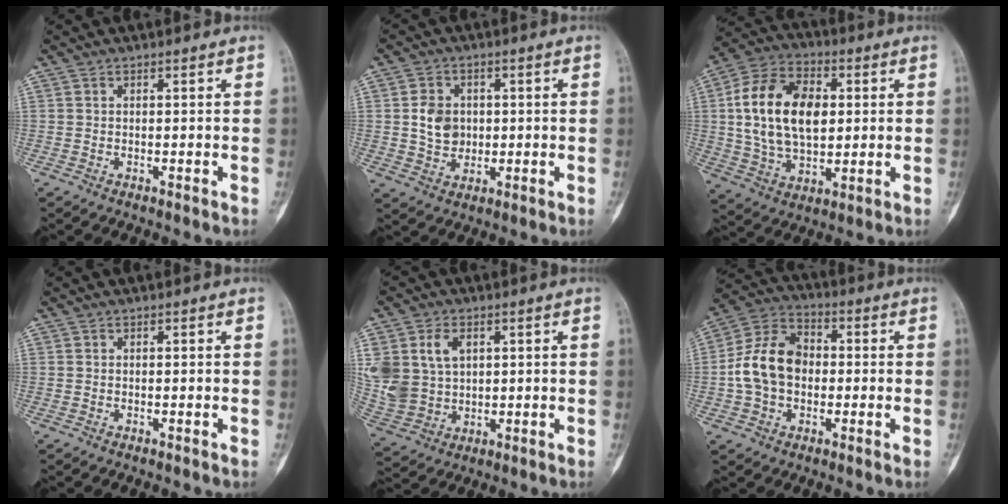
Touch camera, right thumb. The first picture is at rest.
{"total": 6.5, "force": [0.7, 5.3, 3.8], "torque": [-0.047, -0.005, 0.016]}
{"total": 18.4, "force": [2.5, 11.5, 14.2], "torque": [-0.238, 0.008, 0.045]}
{"total": 0.0}
{"total": 12.6, "force": [3.5, 9.2, 7.9], "torque": [-0.163, -0.006, 0.084]}
{"total": 12.7, "force": [-0.7, 9.3, 8.6], "torque": [-0.149, 0.036, -0.020]}